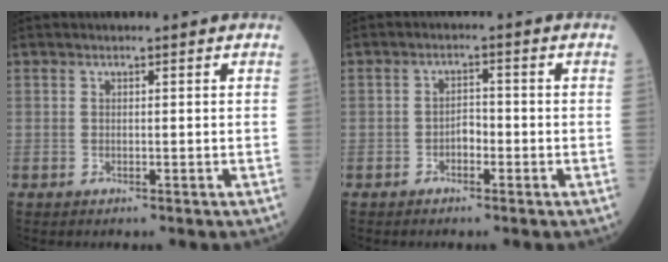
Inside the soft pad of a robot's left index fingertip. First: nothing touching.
{"total": 2.2, "force": [-1.0, 1.1, 1.6], "torque": [-0.021, 0.007, -0.021]}